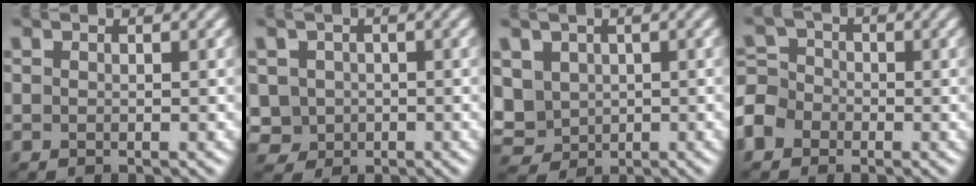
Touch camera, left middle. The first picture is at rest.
{"total": 3.0, "force": [0.0, 2.8, 1.1], "torque": [-0.022, 0.012, -0.001]}
{"total": 5.2, "force": [0.5, 4.5, 2.6], "torque": [-0.067, 0.015, 0.001]}
{"total": 5.0, "force": [-2.7, 3.9, 1.5], "torque": [-0.017, 0.008, -0.067]}